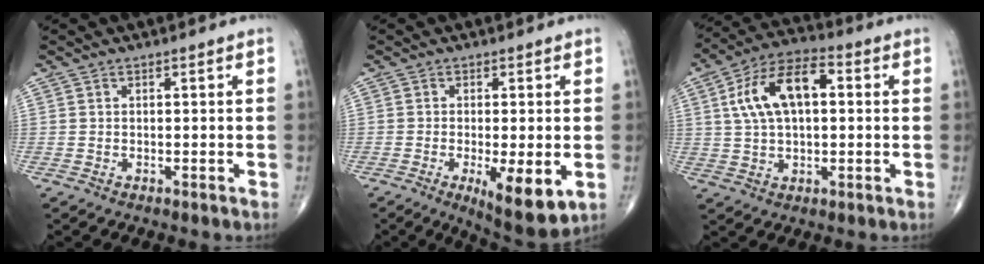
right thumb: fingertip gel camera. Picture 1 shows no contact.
{"total": 9.7, "force": [-2.7, 2.9, 8.9], "torque": [-0.134, -0.023, -0.036]}
{"total": 13.6, "force": [2.7, 7.1, 11.3], "torque": [-0.208, 0.027, 0.044]}